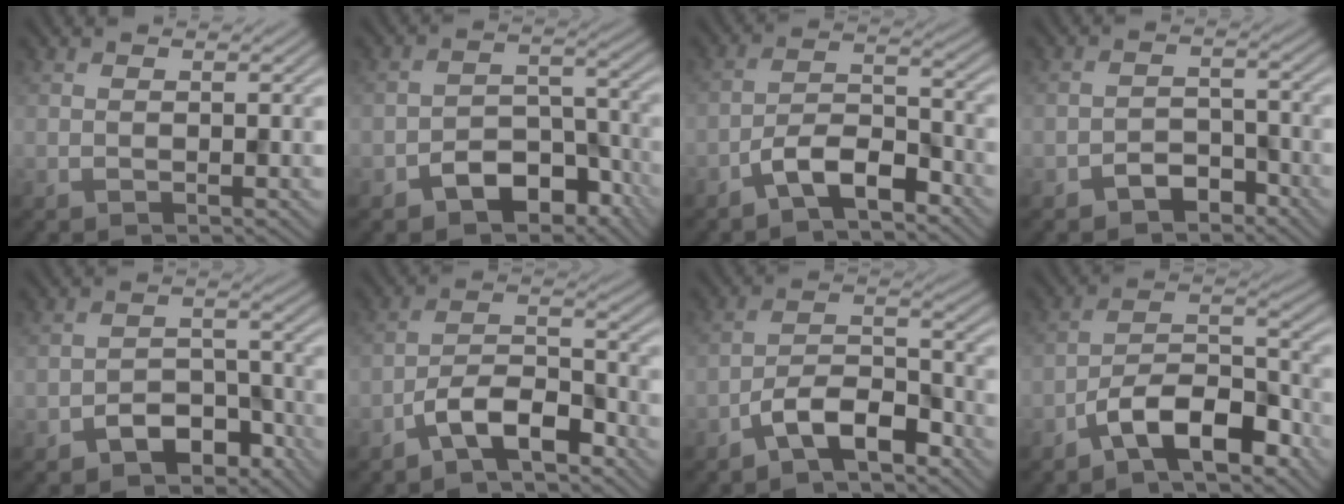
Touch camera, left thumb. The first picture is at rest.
{"total": 7.3, "force": [-4.4, 4.3, 3.9], "torque": [-0.053, -0.002, -0.080]}
{"total": 6.2, "force": [-4.2, 2.1, 4.0], "torque": [-0.075, 0.009, -0.089]}
{"total": 3.4, "force": [-2.5, 1.8, 1.4], "torque": [-0.023, 0.005, -0.051]}
{"total": 5.7, "force": [-3.7, 3.3, 2.8], "torque": [-0.039, 0.005, -0.068]}
{"total": 6.9, "force": [-4.7, 2.3, 4.5], "torque": [-0.083, 0.010, -0.099]}
{"total": 6.9, "force": [-4.7, 2.4, 4.4], "torque": [-0.081, 0.011, -0.099]}
{"total": 9.3, "force": [-6.2, 3.4, 6.0], "torque": [-0.093, 0.009, -0.128]}